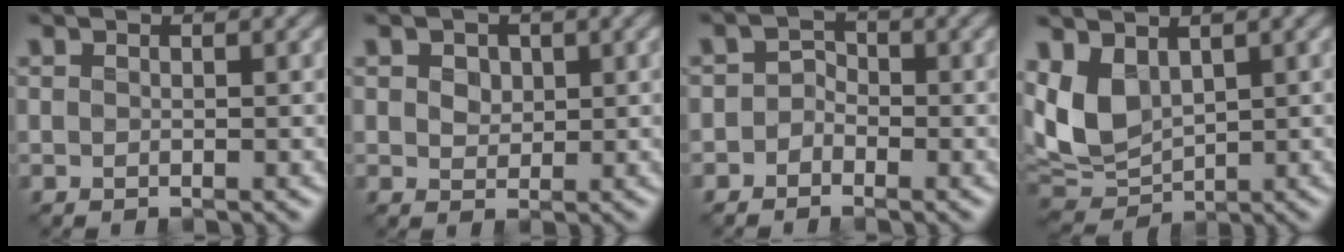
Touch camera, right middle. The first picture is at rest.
{"total": 2.2, "force": [0.8, 1.7, 1.2], "torque": [-0.028, 0.008, 0.004]}
{"total": 1.6, "force": [-1.0, 1.2, 0.4], "torque": [0.001, 0.002, -0.027]}
{"total": 6.2, "force": [1.5, 4.0, 4.5], "torque": [-0.107, -0.005, 0.026]}